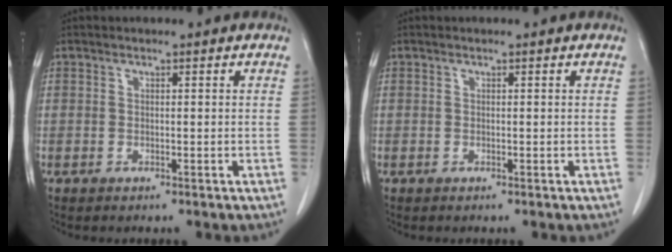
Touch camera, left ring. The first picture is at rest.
{"total": 0.0}